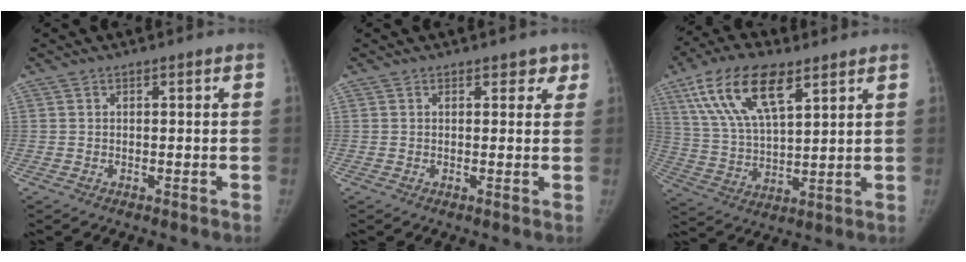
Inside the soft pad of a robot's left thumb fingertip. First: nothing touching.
{"total": 2.4, "force": [1.5, 1.5, 1.0], "torque": [0.019, -0.004, 0.012]}
{"total": 16.1, "force": [8.5, 6.7, 12.0], "torque": [-0.213, -0.018, 0.159]}